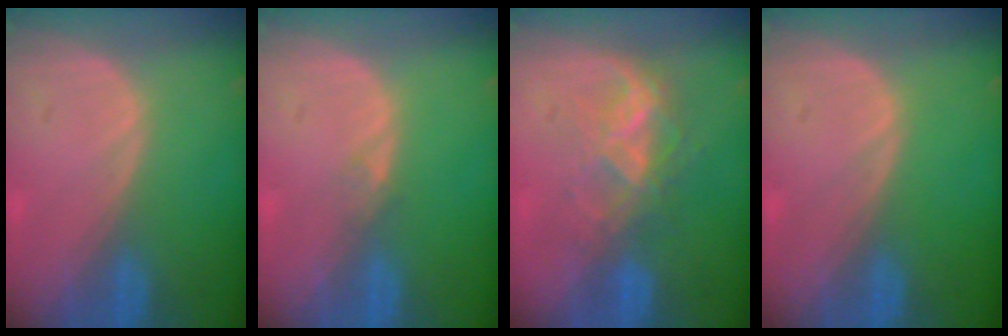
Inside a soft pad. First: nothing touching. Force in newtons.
{"total": 0.8, "press": 0.8, "slide": 0.0}
{"total": 6.9, "press": 6.0, "slide": 3.5}
{"total": 0.0}